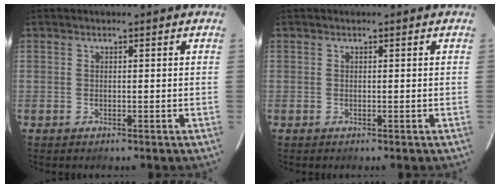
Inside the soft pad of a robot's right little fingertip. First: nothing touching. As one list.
[{"total": 0.0}]